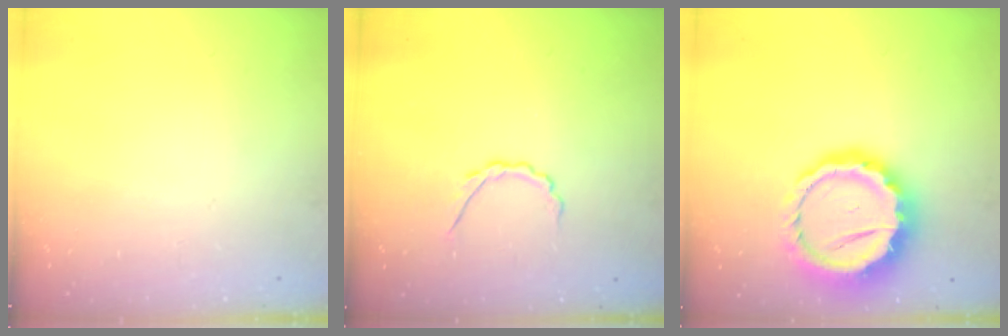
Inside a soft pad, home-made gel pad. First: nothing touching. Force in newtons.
{"total": 2.8, "press": 2.6, "slide": 0.8}
{"total": 15.5, "press": 15.2, "slide": 2.7}